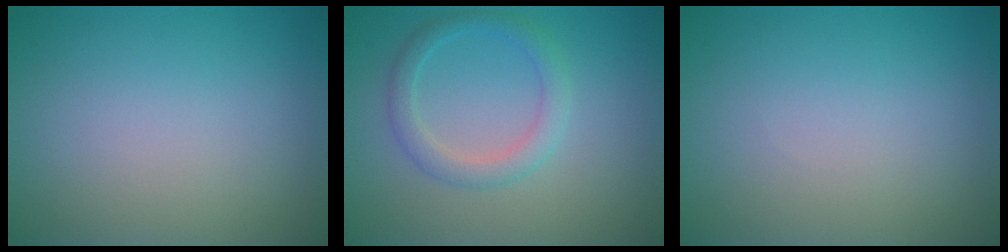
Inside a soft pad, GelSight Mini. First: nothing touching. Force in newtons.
{"total": 2.5, "press": 2.5, "slide": 0.1}
{"total": 0.0}